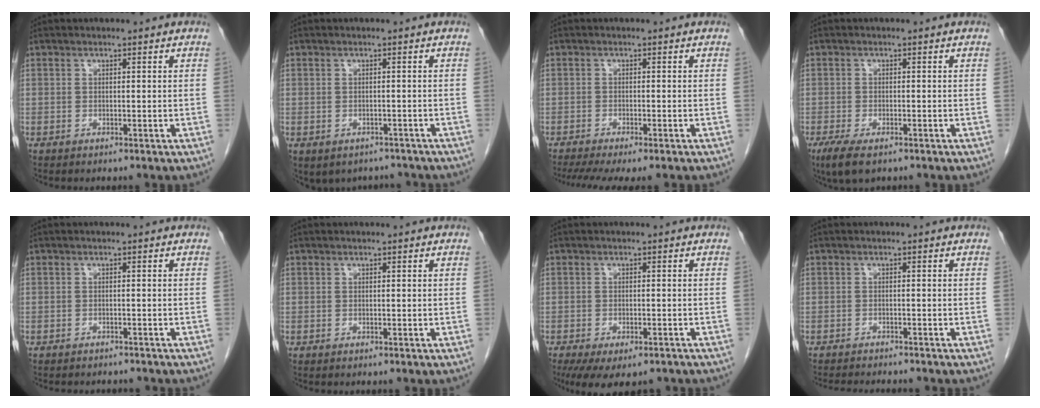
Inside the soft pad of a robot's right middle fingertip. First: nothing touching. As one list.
[{"total": 6.4, "force": [-5.1, 3.7, 1.2], "torque": [-0.012, 0.011, -0.059]}, {"total": 7.8, "force": [-6.2, 1.0, 4.6], "torque": [-0.067, -0.012, -0.096]}, {"total": 4.7, "force": [-3.1, 1.6, 3.3], "torque": [-0.070, -0.012, -0.050]}, {"total": 4.8, "force": [-4.4, 1.4, 1.2], "torque": [-0.015, -0.002, -0.053]}, {"total": 0.0}, {"total": 9.7, "force": [-7.0, 4.0, 5.4], "torque": [-0.092, -0.011, -0.097]}, {"total": 6.5, "force": [-6.1, 0.8, 2.2], "torque": [-0.028, -0.009, -0.088]}]